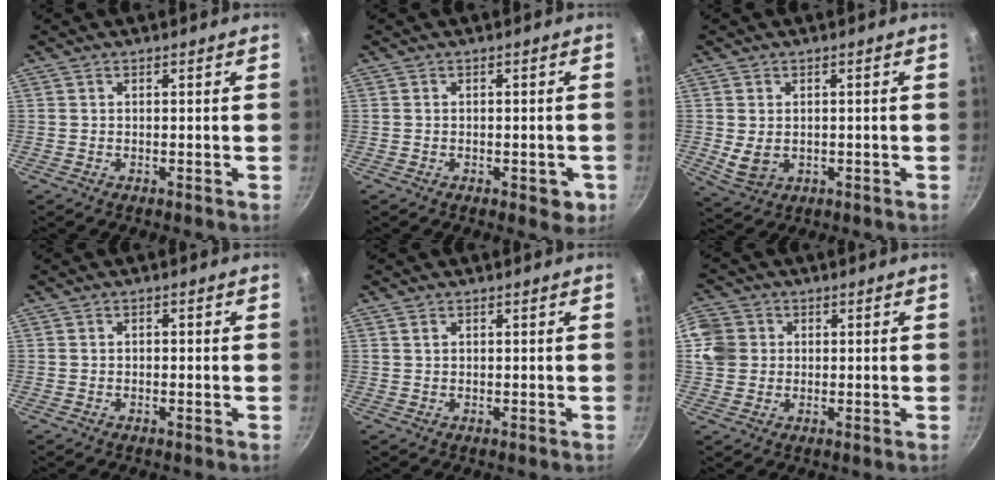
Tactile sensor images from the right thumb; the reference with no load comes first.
{"total": 3.8, "force": [-1.5, 2.1, 2.9], "torque": [-0.021, 0.006, -0.015]}
{"total": 4.9, "force": [-0.1, 3.7, 3.1], "torque": [-0.051, -0.005, 0.012]}
{"total": 0.8, "force": [-0.2, 0.6, 0.5], "torque": [-0.009, 0.006, -0.004]}
{"total": 1.0, "force": [0.5, 0.6, 0.5], "torque": [-0.009, 0.001, 0.011]}
{"total": 6.9, "force": [1.1, 6.3, 2.4], "torque": [-0.023, -0.001, 0.009]}